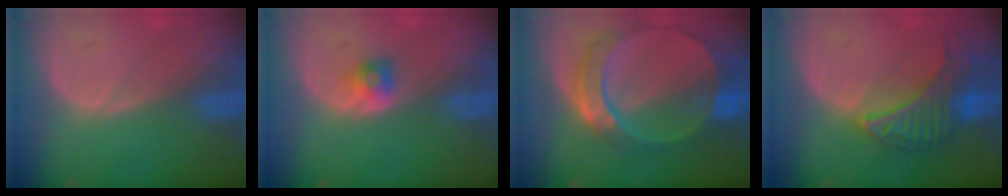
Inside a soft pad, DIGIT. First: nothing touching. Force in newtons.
{"total": 2.0, "press": 2.0, "slide": 0.3}
{"total": 9.6, "press": 8.3, "slide": 4.7}
{"total": 7.7, "press": 7.7, "slide": 0.3}